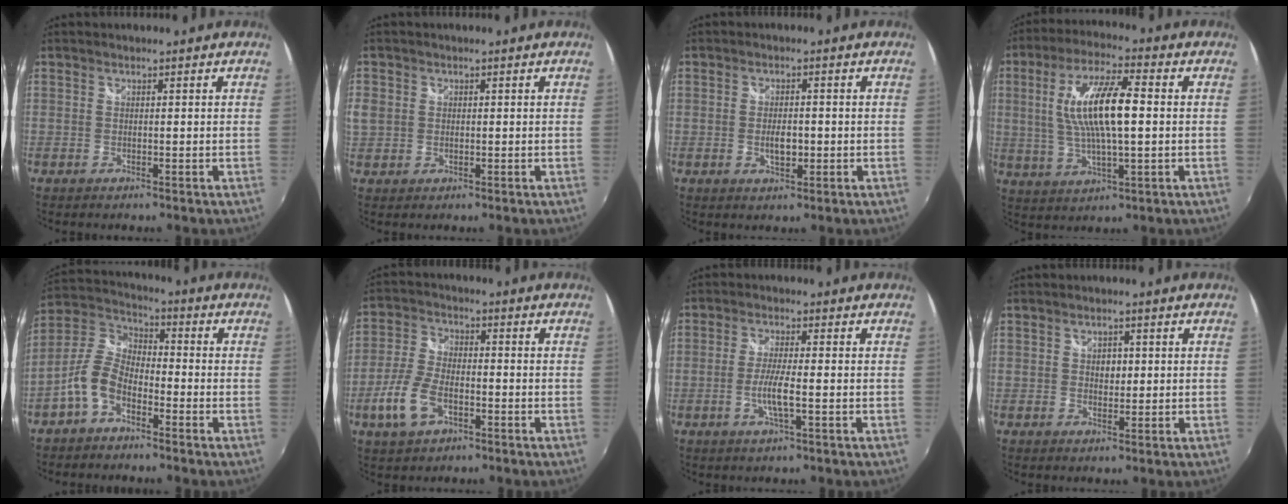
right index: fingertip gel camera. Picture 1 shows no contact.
{"total": 5.6, "force": [0.4, 5.1, 2.5], "torque": [-0.063, 0.004, 0.010]}
{"total": 3.4, "force": [-0.6, 1.8, 2.8], "torque": [-0.047, -0.003, -0.009]}
{"total": 13.3, "force": [1.4, 3.4, 12.8], "torque": [-0.246, 0.007, 0.028]}
{"total": 8.3, "force": [-4.5, 4.6, 5.2], "torque": [-0.121, 0.017, -0.094]}
{"total": 9.1, "force": [-3.9, 4.9, 6.7], "torque": [-0.152, 0.000, -0.072]}
{"total": 4.6, "force": [-1.4, 0.1, 4.4], "torque": [-0.088, -0.007, -0.027]}
{"total": 2.1, "force": [0.4, 1.6, 1.3], "torque": [-0.017, 0.003, 0.006]}